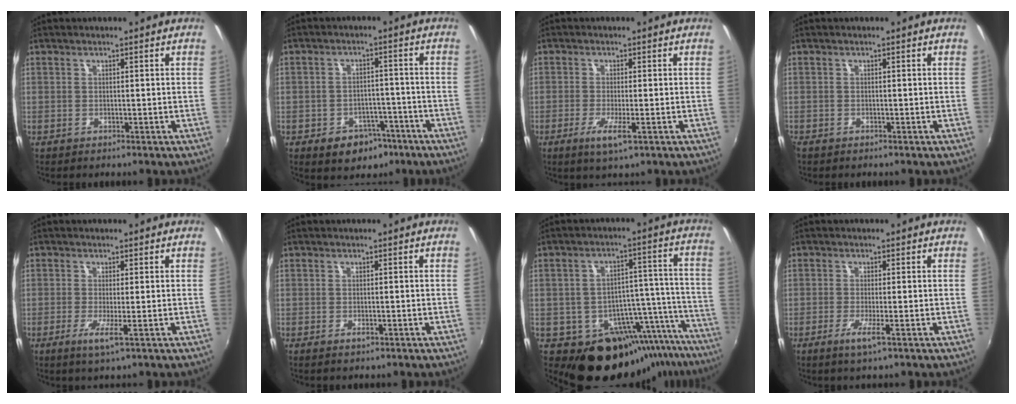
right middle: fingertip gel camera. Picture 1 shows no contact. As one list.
[{"total": 7.5, "force": [-4.3, 5.4, 2.8], "torque": [-0.059, 0.015, -0.043]}, {"total": 4.5, "force": [-2.0, 0.5, 4.0], "torque": [-0.087, -0.014, -0.037]}, {"total": 0.7, "force": [-0.6, 0.4, 0.1], "torque": [-0.004, -0.004, -0.014]}, {"total": 3.2, "force": [-1.1, -0.3, 3.0], "torque": [-0.068, -0.012, -0.024]}, {"total": 1.2, "force": [-0.7, 0.6, 0.8], "torque": [-0.015, -0.003, -0.011]}, {"total": 18.5, "force": [-15.5, 9.0, 4.5], "torque": [-0.057, 0.049, -0.197]}, {"total": 3.3, "force": [-1.6, -0.2, 2.9], "torque": [-0.064, -0.011, -0.034]}]